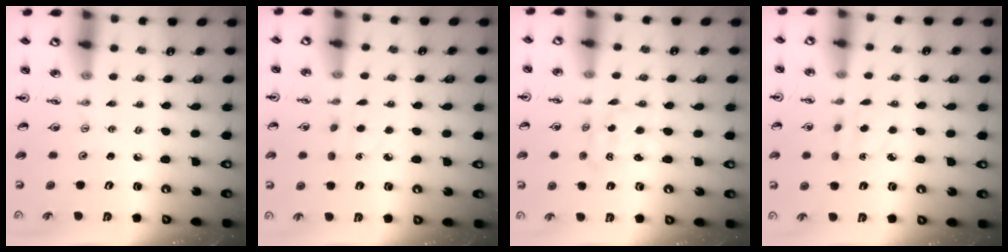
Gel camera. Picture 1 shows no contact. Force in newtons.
{"total": 2.9, "press": 2.8, "slide": 0.5}
{"total": 1.7, "press": 1.4, "slide": 0.9}
{"total": 3.0, "press": 2.9, "slide": 0.8}